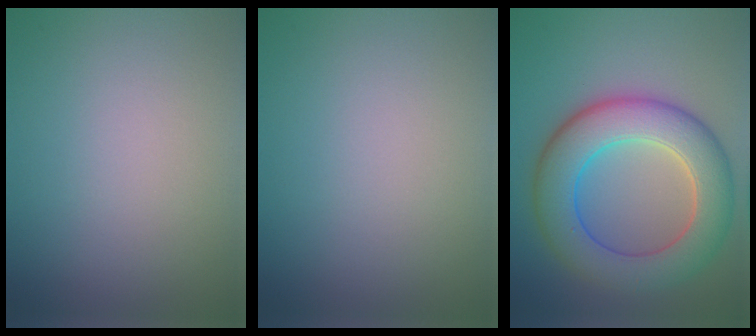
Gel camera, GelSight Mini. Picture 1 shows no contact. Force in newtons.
{"total": 0.0}
{"total": 8.8, "press": 8.8, "slide": 0.1}